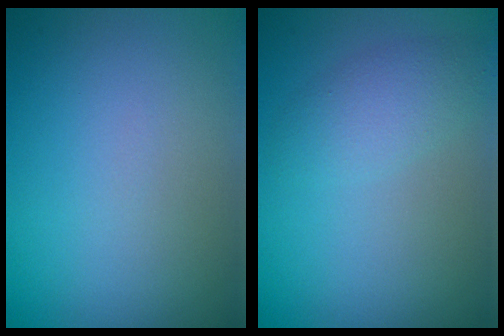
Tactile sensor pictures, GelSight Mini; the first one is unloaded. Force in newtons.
{"total": 2.2, "press": 2.2, "slide": 0.1}